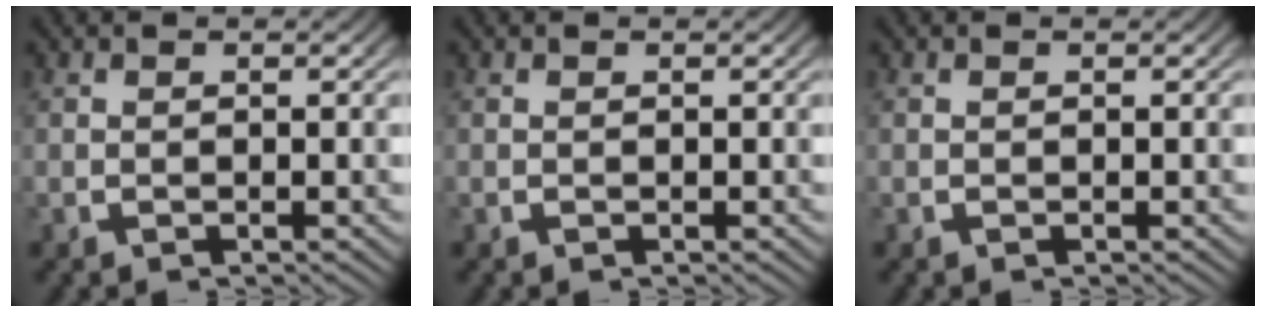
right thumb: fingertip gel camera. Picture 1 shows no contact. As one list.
[{"total": 0.0}, {"total": 0.0}]